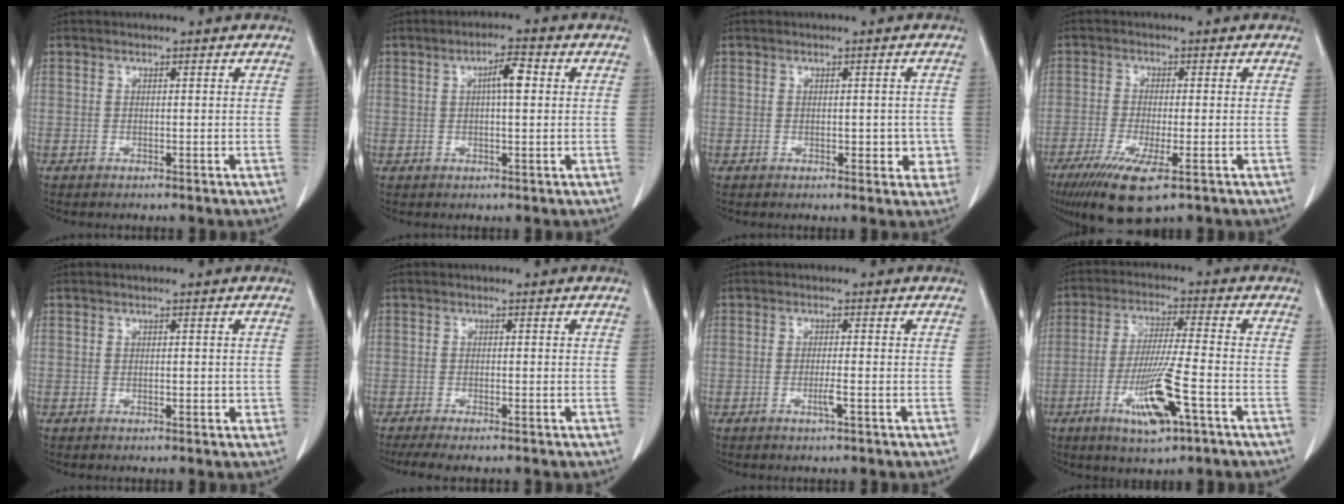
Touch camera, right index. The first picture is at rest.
{"total": 3.9, "force": [0.8, 0.7, 3.8], "torque": [-0.064, 0.010, 0.010]}
{"total": 3.4, "force": [-0.7, 1.9, 2.7], "torque": [-0.018, 0.004, -0.004]}
{"total": 9.2, "force": [-5.4, 1.5, 7.3], "torque": [-0.131, -0.027, -0.087]}
{"total": 1.1, "force": [0.0, 0.6, 0.8], "torque": [-0.009, 0.002, 0.002]}
{"total": 5.6, "force": [-4.7, 0.5, 3.1], "torque": [-0.040, -0.012, -0.073]}
{"total": 1.8, "force": [-0.7, -0.2, 1.6], "torque": [-0.032, -0.002, -0.012]}
{"total": 10.8, "force": [-4.5, 0.6, 9.8], "torque": [-0.187, -0.015, -0.077]}